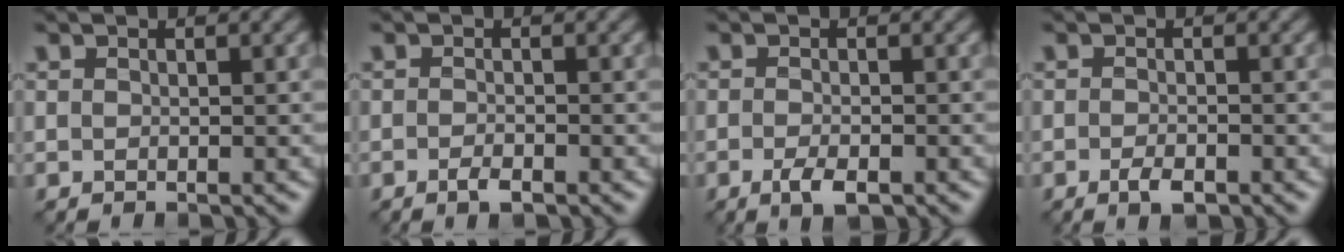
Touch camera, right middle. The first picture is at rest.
{"total": 1.4, "force": [-0.8, 0.3, 1.0], "torque": [-0.020, -0.003, -0.016]}
{"total": 2.3, "force": [-1.2, 0.7, 1.9], "torque": [-0.038, -0.006, -0.023]}
{"total": 1.7, "force": [-1.0, 0.6, 1.3], "torque": [-0.025, -0.005, -0.018]}